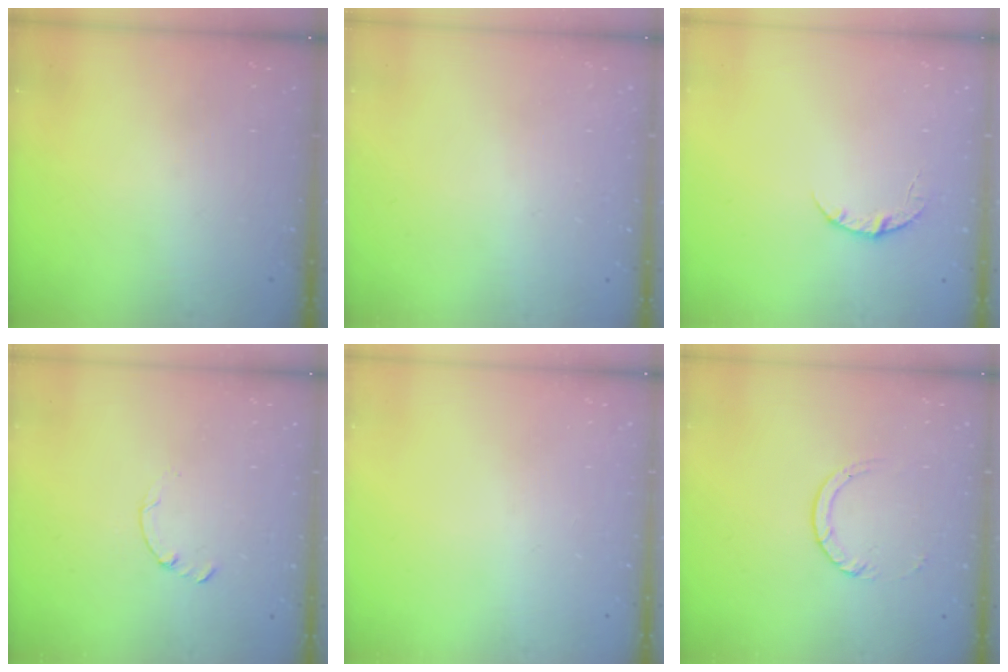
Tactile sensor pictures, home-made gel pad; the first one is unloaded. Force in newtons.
{"total": 2.5, "press": 2.5, "slide": 0.2}
{"total": 3.5, "press": 3.5, "slide": 0.4}
{"total": 0.0}
{"total": 0.0}
{"total": 3.0, "press": 2.9, "slide": 0.4}